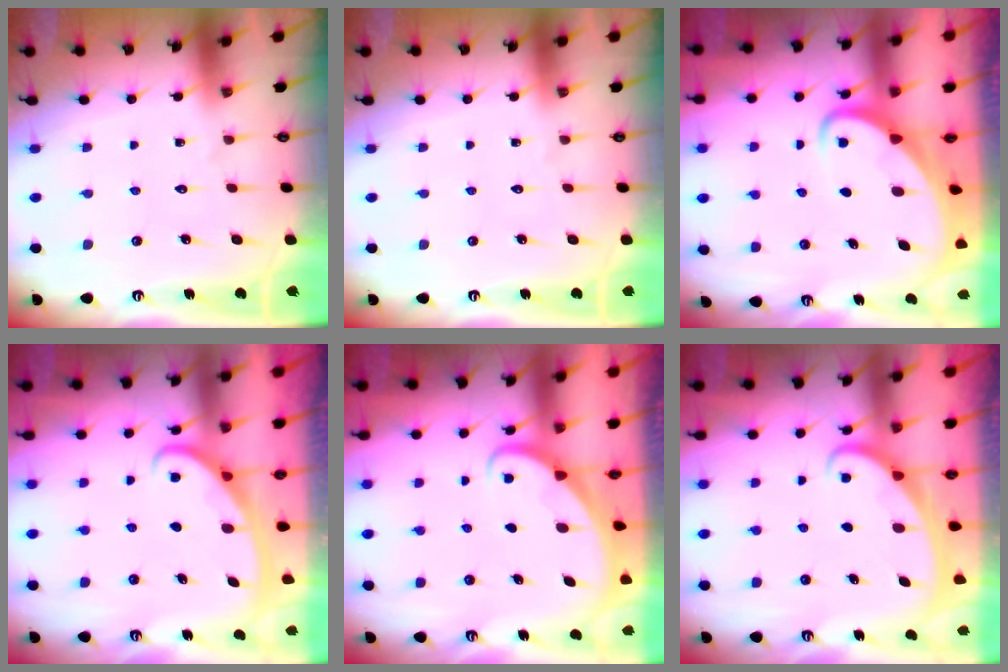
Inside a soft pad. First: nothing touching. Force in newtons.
{"total": 0.0}
{"total": 3.0, "press": 3.0, "slide": 0.4}
{"total": 2.9, "press": 2.9, "slide": 0.4}
{"total": 2.9, "press": 2.9, "slide": 0.1}
{"total": 2.3, "press": 2.3, "slide": 0.4}